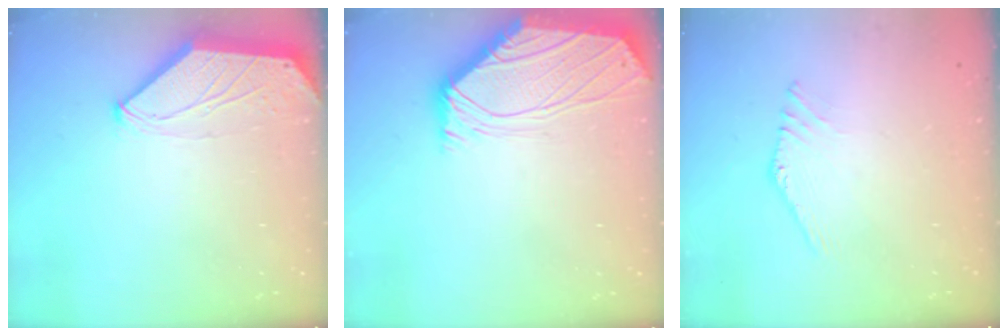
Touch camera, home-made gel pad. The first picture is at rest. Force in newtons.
{"total": 1.0, "press": 0.9, "slide": 0.3}
{"total": 1.8, "press": 1.7, "slide": 0.2}